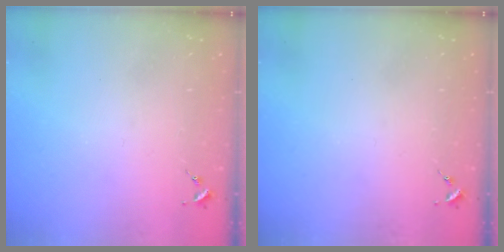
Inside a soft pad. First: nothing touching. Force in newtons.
{"total": 0.0}